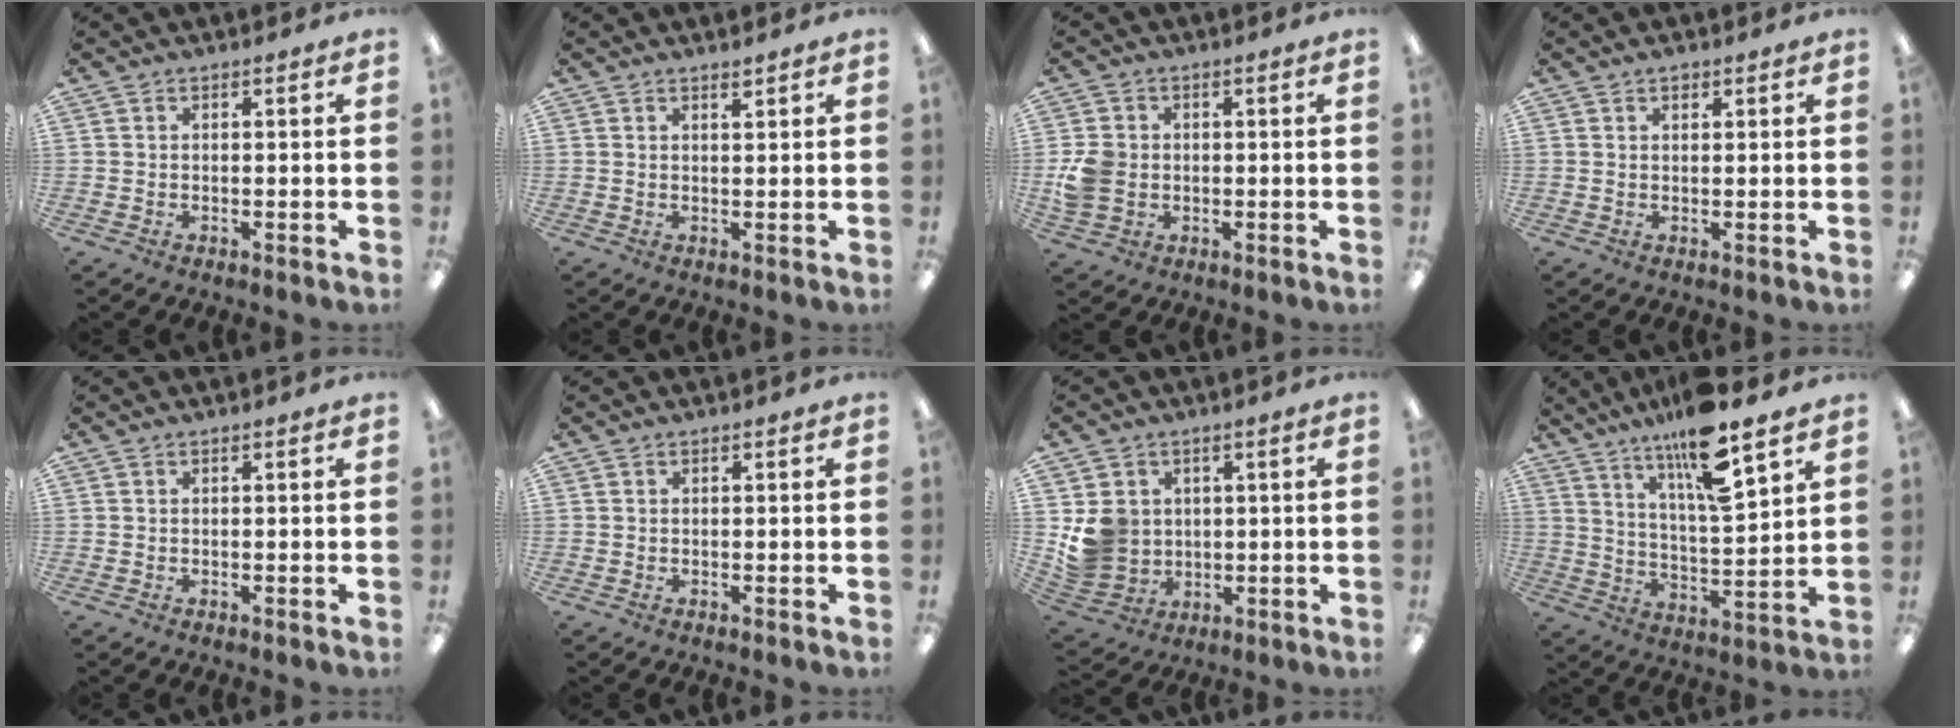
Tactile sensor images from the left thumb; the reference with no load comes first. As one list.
[{"total": 1.3, "force": [1.2, 0.1, 0.4], "torque": [-0.010, -0.002, 0.022]}, {"total": 6.8, "force": [-0.4, 5.9, 3.3], "torque": [-0.058, 0.009, -0.005]}, {"total": 1.1, "force": [0.8, 0.6, 0.5], "torque": [-0.003, -0.002, 0.012]}, {"total": 0.0}, {"total": 0.0}, {"total": 8.4, "force": [1.8, 7.9, 2.2], "torque": [-0.054, -0.002, 0.044]}, {"total": 13.6, "force": [10.5, 1.9, 8.4], "torque": [-0.152, -0.061, 0.174]}]